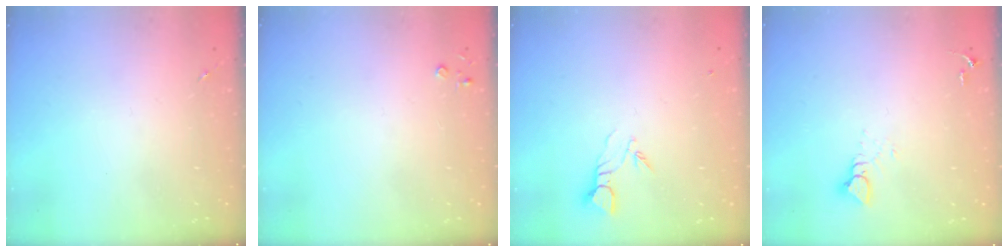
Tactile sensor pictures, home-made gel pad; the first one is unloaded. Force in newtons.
{"total": 2.2, "press": 2.2, "slide": 0.3}
{"total": 3.8, "press": 3.8, "slide": 0.3}
{"total": 3.7, "press": 3.7, "slide": 0.1}